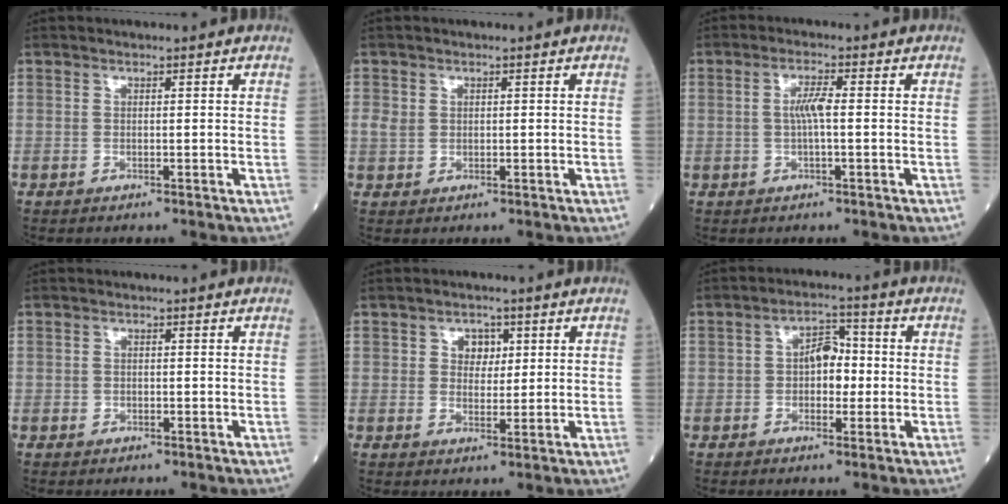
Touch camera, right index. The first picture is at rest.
{"total": 2.0, "force": [0.5, 1.7, 0.9], "torque": [-0.020, 0.010, 0.012]}
{"total": 3.4, "force": [0.0, 0.4, 3.3], "torque": [-0.068, 0.005, 0.000]}
{"total": 0.8, "force": [-0.3, 0.7, 0.2], "torque": [-0.001, 0.003, -0.005]}
{"total": 3.3, "force": [1.2, 2.4, 1.9], "torque": [-0.022, 0.006, 0.018]}
{"total": 5.1, "force": [-0.2, 3.0, 4.2], "torque": [-0.066, 0.017, -0.008]}